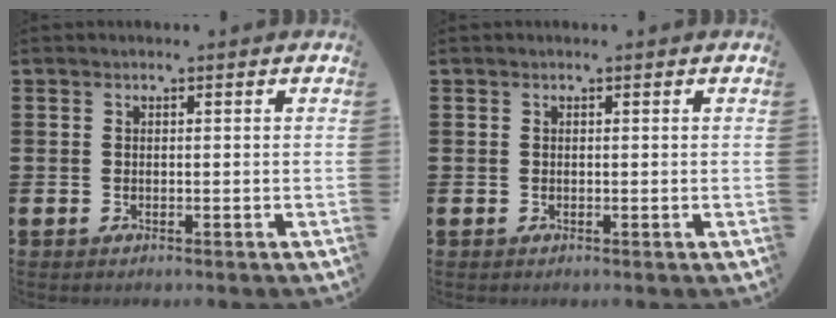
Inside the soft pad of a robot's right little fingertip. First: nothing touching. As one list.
[{"total": 0.0}]